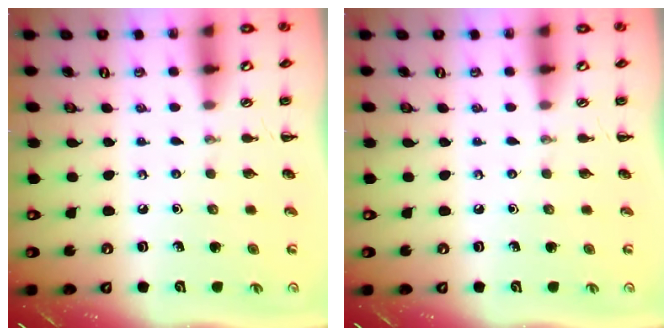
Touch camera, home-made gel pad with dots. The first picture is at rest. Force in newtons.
{"total": 0.0}